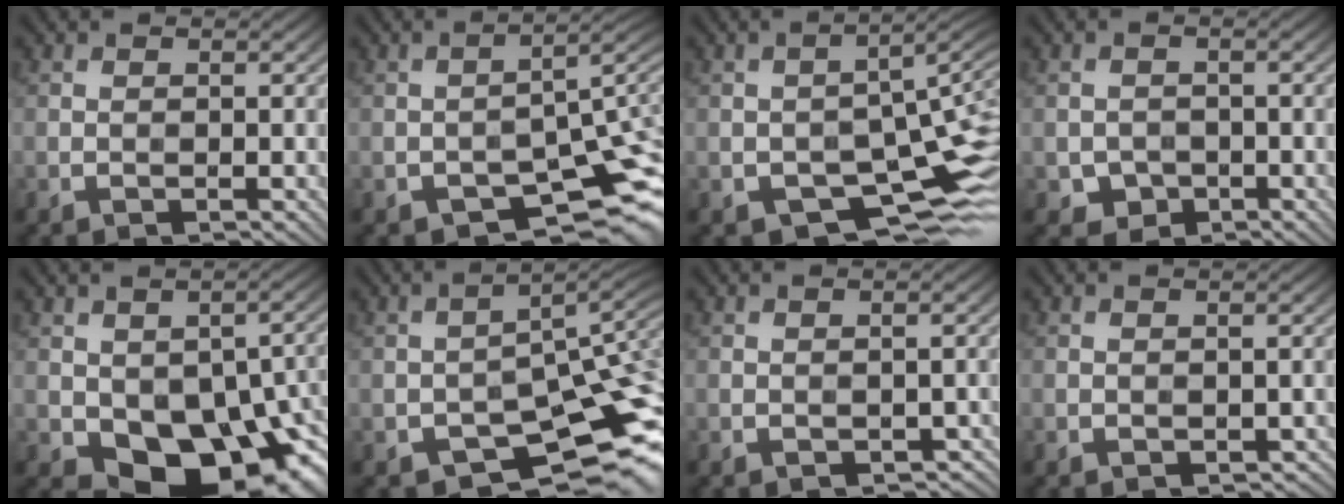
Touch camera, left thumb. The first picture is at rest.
{"total": 9.3, "force": [-4.4, 4.5, 6.8], "torque": [-0.095, -0.021, -0.064]}
{"total": 10.5, "force": [-4.0, 5.4, 8.1], "torque": [-0.124, -0.026, -0.059]}
{"total": 2.5, "force": [-1.1, 2.1, 0.9], "torque": [-0.012, -0.007, -0.021]}
{"total": 15.3, "force": [-4.3, 9.4, 11.2], "torque": [-0.149, -0.030, -0.049]}
{"total": 11.8, "force": [-5.9, 5.6, 8.6], "torque": [-0.121, -0.020, -0.090]}
{"total": 2.6, "force": [-1.5, 1.4, 1.6], "torque": [-0.021, -0.006, -0.012]}
{"total": 1.1, "force": [-0.6, 0.7, 0.6], "torque": [-0.012, -0.008, -0.008]}